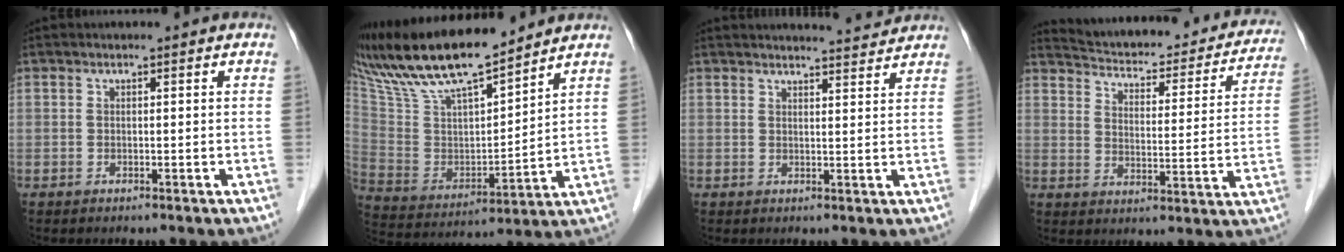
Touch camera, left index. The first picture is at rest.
{"total": 18.4, "force": [15.9, 2.6, 8.8], "torque": [-0.174, 0.009, 0.301]}
{"total": 5.9, "force": [5.8, -0.3, 1.0], "torque": [-0.019, 0.003, 0.066]}
{"total": 23.9, "force": [21.8, 6.0, 7.8], "torque": [-0.112, -0.029, 0.267]}